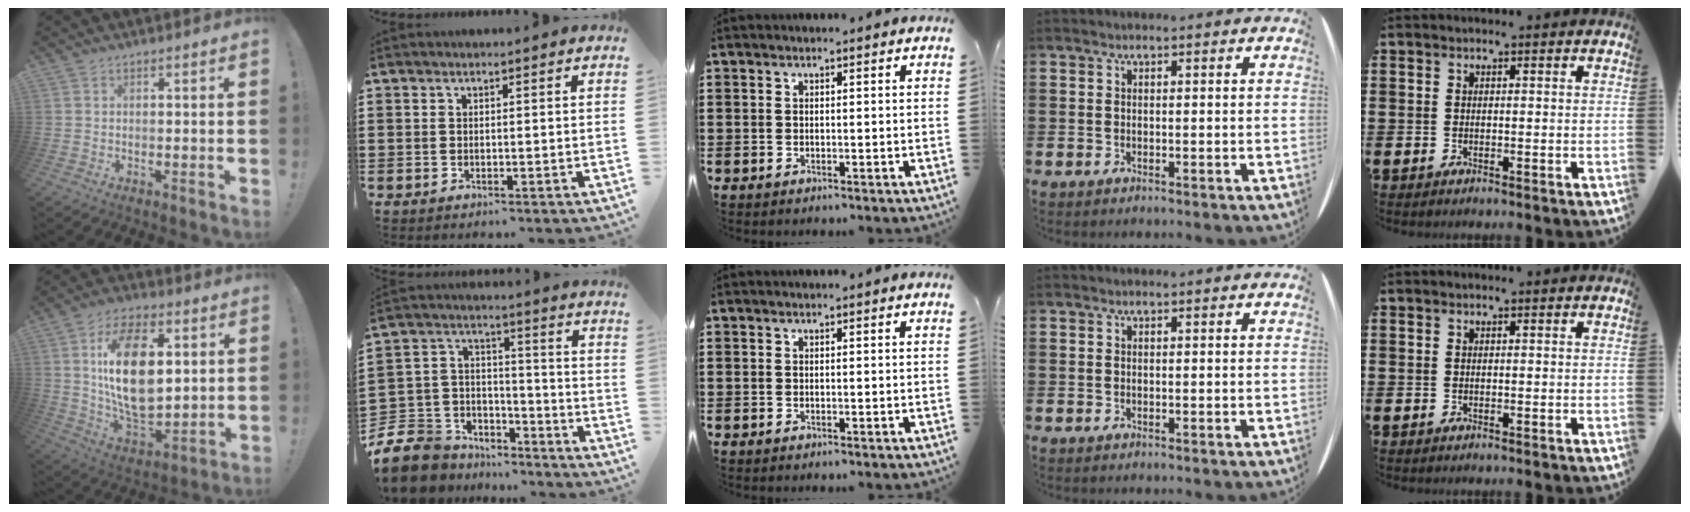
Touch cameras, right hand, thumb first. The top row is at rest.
{"thumb": {"total": 21.0, "force": [4.8, 11.9, 16.6], "torque": [-0.308, -0.016, 0.081]}, "index": {"total": 7.7, "force": [-5.8, 4.9, 0.5], "torque": [-0.051, -0.003, -0.117]}}